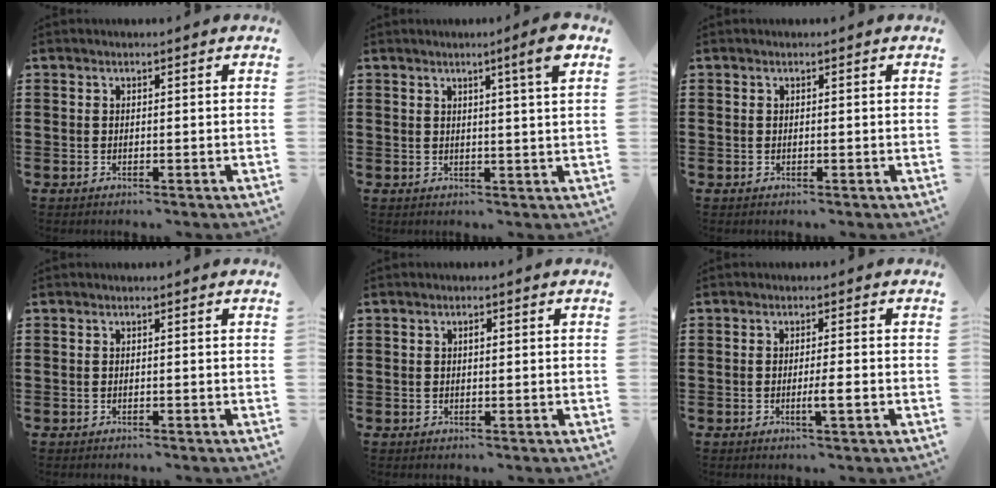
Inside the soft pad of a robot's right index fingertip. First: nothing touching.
{"total": 5.0, "force": [2.7, -0.5, 4.2], "torque": [-0.062, -0.011, 0.038]}
{"total": 0.0}
{"total": 0.0}
{"total": 1.0, "force": [0.2, 0.4, 0.9], "torque": [-0.018, 0.003, 0.002]}
{"total": 3.0, "force": [-1.0, -0.1, 2.8], "torque": [-0.046, -0.006, -0.019]}